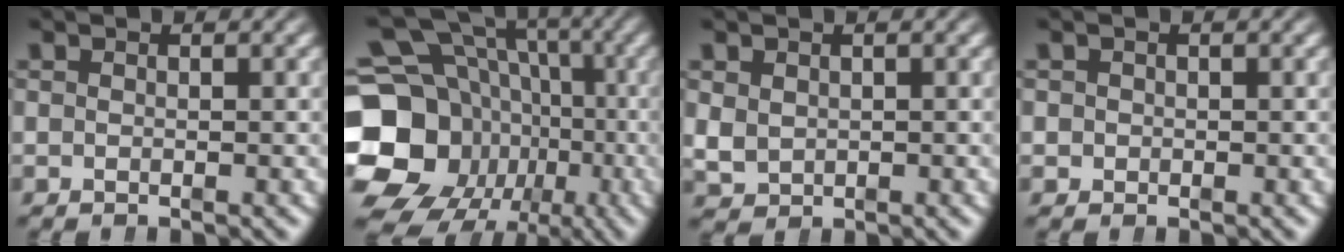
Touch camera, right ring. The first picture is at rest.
{"total": 22.7, "force": [-2.3, 19.9, 10.8], "torque": [-0.222, -0.070, -0.032]}
{"total": 2.3, "force": [0.2, 2.1, 0.9], "torque": [-0.028, -0.016, 0.017]}
{"total": 1.3, "force": [-0.2, 1.3, 0.1], "torque": [-0.007, -0.004, -0.003]}